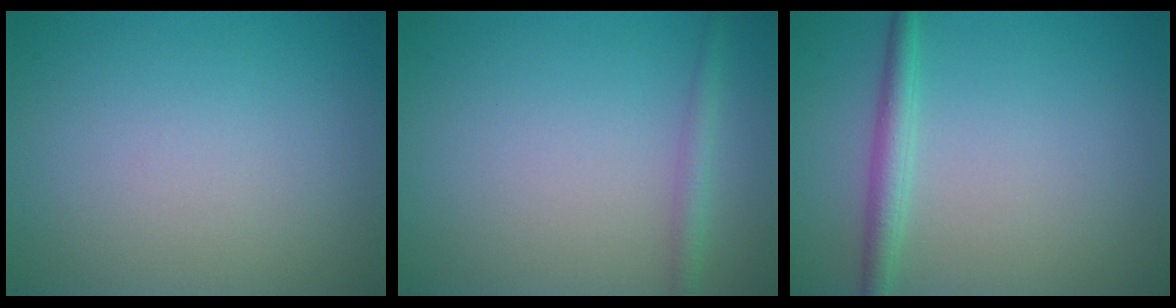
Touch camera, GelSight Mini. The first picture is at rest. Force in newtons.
{"total": 1.6, "press": 1.6, "slide": 0.0}
{"total": 2.3, "press": 2.3, "slide": 0.1}